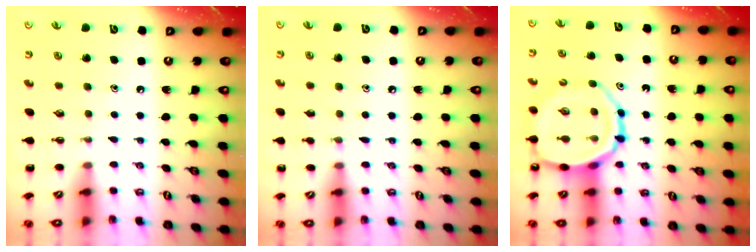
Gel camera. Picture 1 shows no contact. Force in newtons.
{"total": 6.4, "press": 6.1, "slide": 1.9}
{"total": 13.6, "press": 13.3, "slide": 3.1}